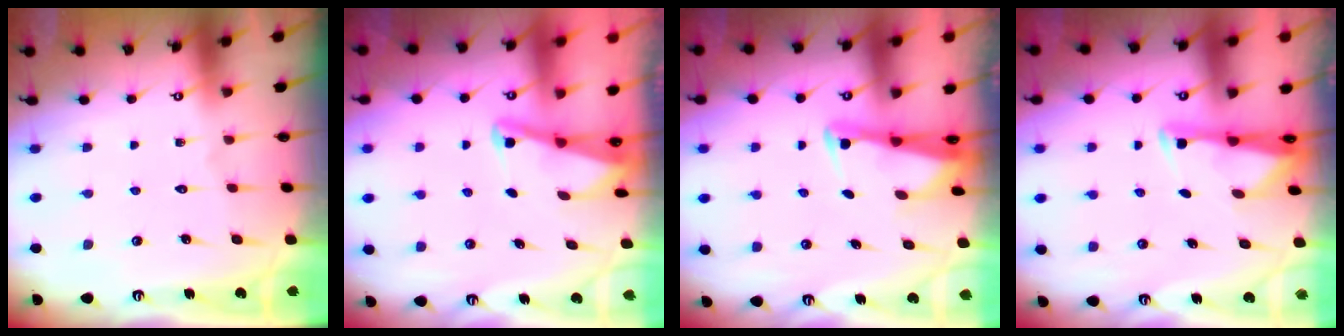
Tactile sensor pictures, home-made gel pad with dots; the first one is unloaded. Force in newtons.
{"total": 2.0, "press": 2.0, "slide": 0.4}
{"total": 2.4, "press": 2.3, "slide": 0.5}
{"total": 3.0, "press": 2.9, "slide": 0.4}